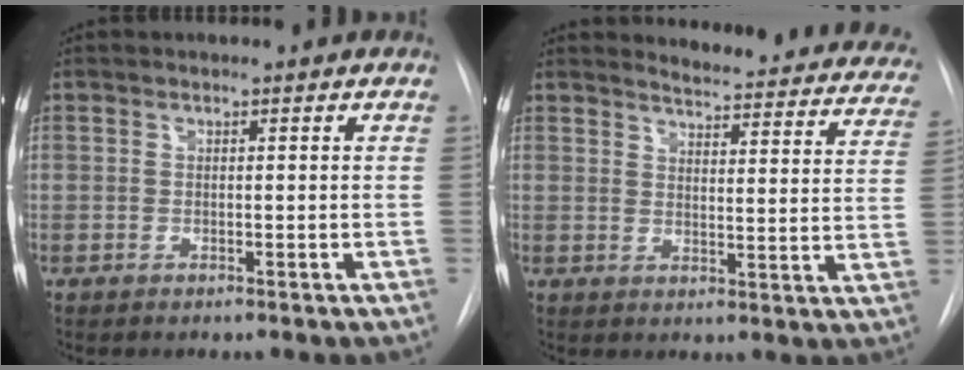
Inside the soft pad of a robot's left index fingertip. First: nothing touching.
{"total": 19.6, "force": [18.6, 3.4, 5.1], "torque": [-0.044, -0.079, 0.196]}